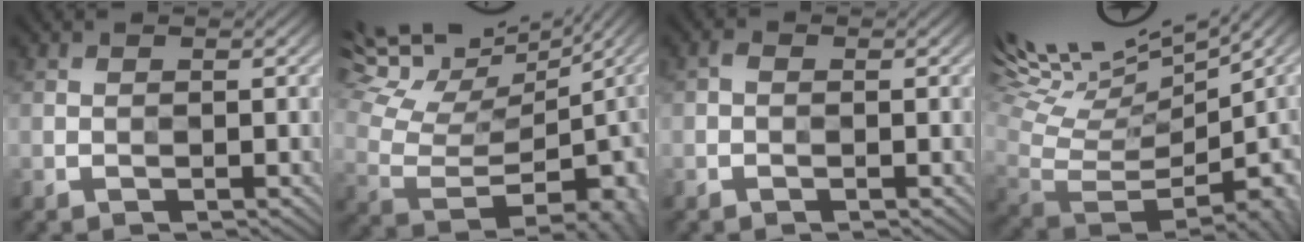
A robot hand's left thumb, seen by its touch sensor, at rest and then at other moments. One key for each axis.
{"total": 13.9, "fx": 10.7, "fy": 4.8, "fz": 7.4, "tx": -0.157, "ty": 0.036, "tz": 0.165}
{"total": 0.8, "fx": -0.3, "fy": 0.5, "fz": 0.6, "tx": -0.008, "ty": 0.003, "tz": -0.009}
{"total": 14.8, "fx": 8.7, "fy": 3.9, "fz": 11.3, "tx": -0.228, "ty": 0.043, "tz": 0.169}